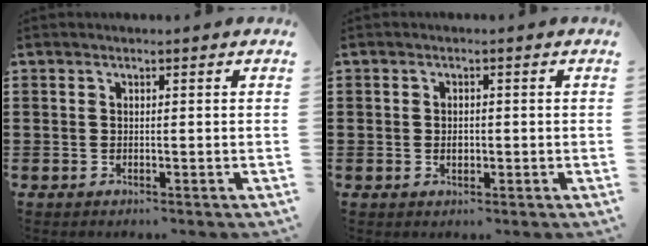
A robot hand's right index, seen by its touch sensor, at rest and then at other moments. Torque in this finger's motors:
{"motor_torque": [0.75, 1.39, 0.00, 0.03]}